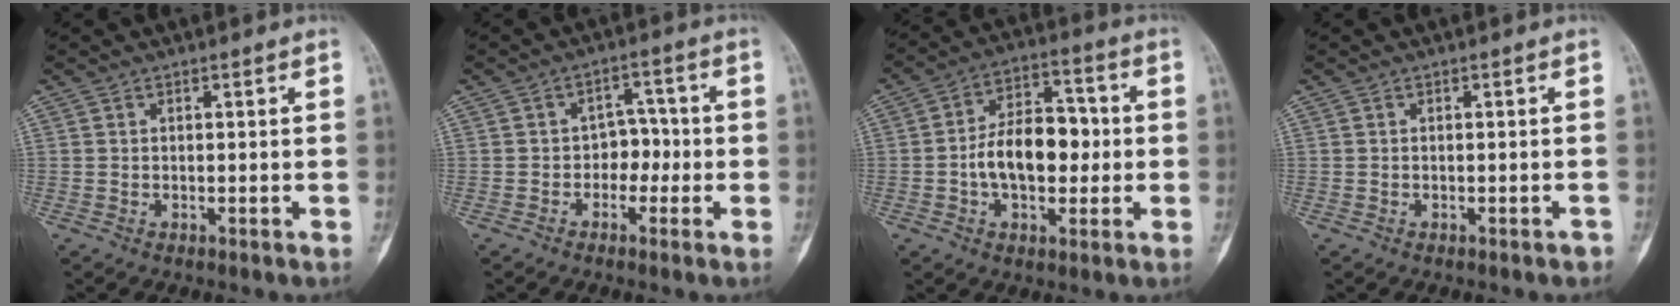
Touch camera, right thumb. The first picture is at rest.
{"total": 4.8, "force": [-1.1, 3.7, 2.8], "torque": [-0.003, 0.022, -0.028]}
{"total": 12.9, "force": [-1.0, 8.0, 10.2], "torque": [-0.139, 0.032, -0.021]}
{"total": 1.1, "force": [-0.8, 0.4, 0.6], "torque": [-0.010, 0.004, -0.006]}